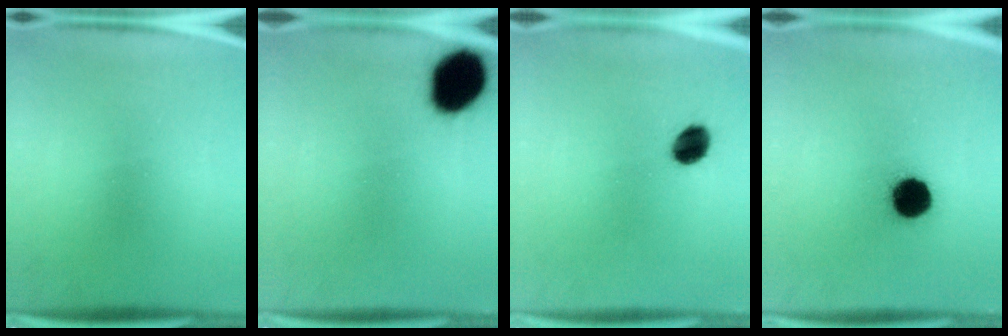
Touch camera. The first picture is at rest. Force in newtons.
{"total": 14.4}
{"total": 6.5}
{"total": 10.7}